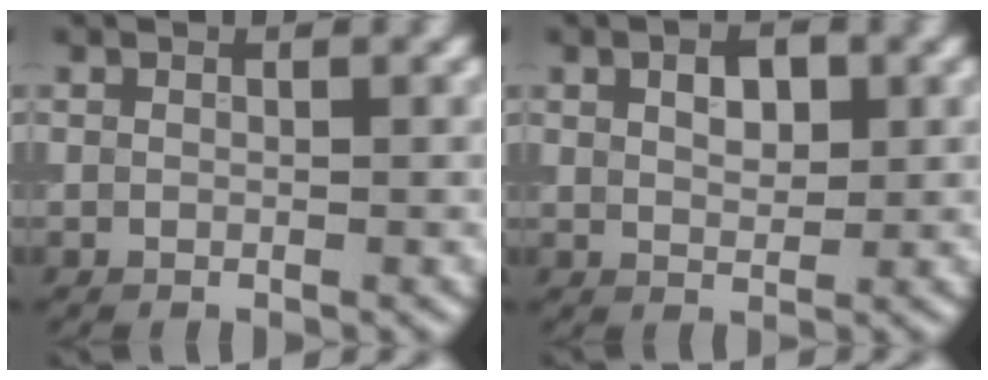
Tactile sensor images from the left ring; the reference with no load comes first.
{"total": 2.5, "force": [0.9, 1.4, 1.9], "torque": [-0.031, 0.003, 0.016]}